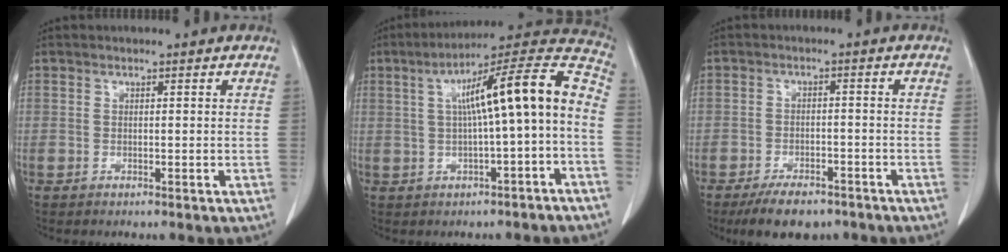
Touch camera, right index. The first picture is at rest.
{"total": 14.6, "force": [-0.2, 1.2, 14.6], "torque": [-0.211, 0.048, 0.000]}
{"total": 7.0, "force": [-5.3, 3.1, 3.4], "torque": [-0.054, -0.001, -0.083]}